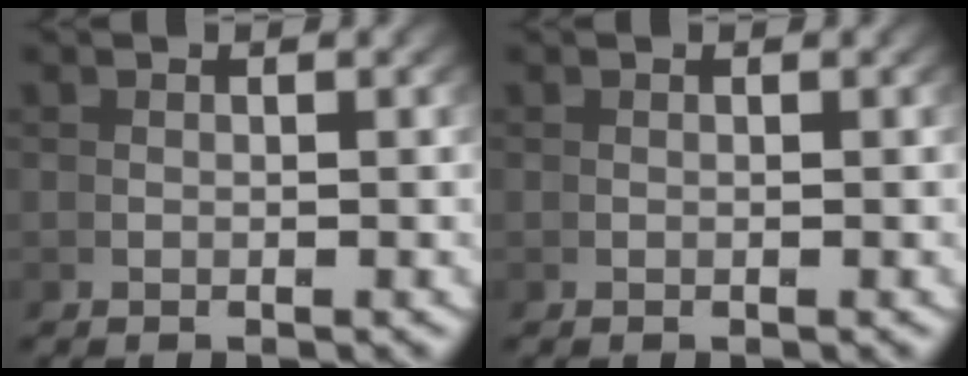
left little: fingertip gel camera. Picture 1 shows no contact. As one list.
[{"total": 0.0}]